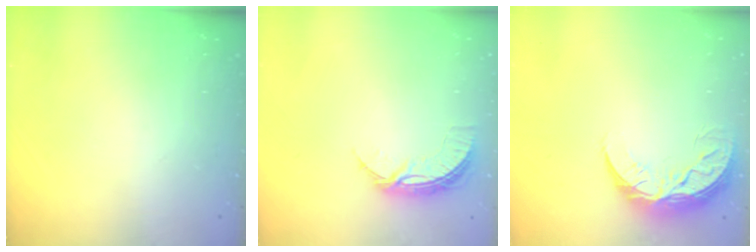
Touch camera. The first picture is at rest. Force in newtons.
{"total": 6.7, "press": 6.7, "slide": 0.2}
{"total": 9.0, "press": 9.0, "slide": 0.3}